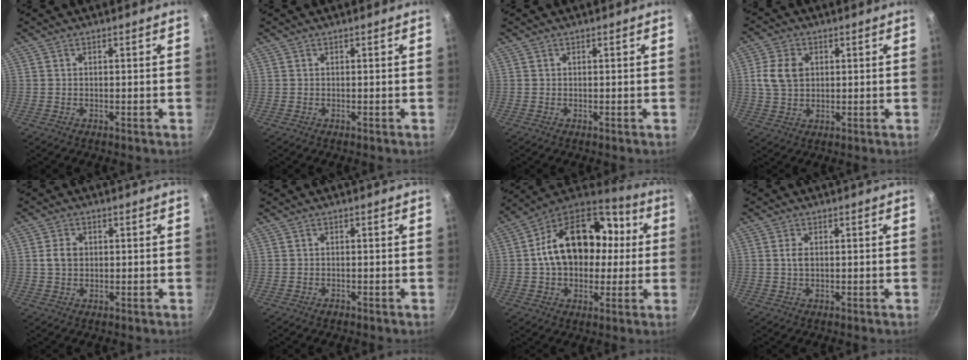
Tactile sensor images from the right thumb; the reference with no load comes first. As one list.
[{"total": 0.0}, {"total": 0.0}, {"total": 7.2, "force": [1.3, 5.3, 4.7], "torque": [-0.085, 0.002, 0.027]}, {"total": 3.5, "force": [0.5, 2.7, 2.2], "torque": [-0.035, 0.004, 0.008]}, {"total": 0.7, "force": [-0.5, 0.4, 0.3], "torque": [-0.002, 0.001, -0.009]}, {"total": 21.9, "force": [2.0, 14.8, 16.0], "torque": [-0.226, 0.033, 0.029]}, {"total": 2.1, "force": [0.3, 1.3, 1.6], "torque": [-0.032, 0.000, 0.007]}]